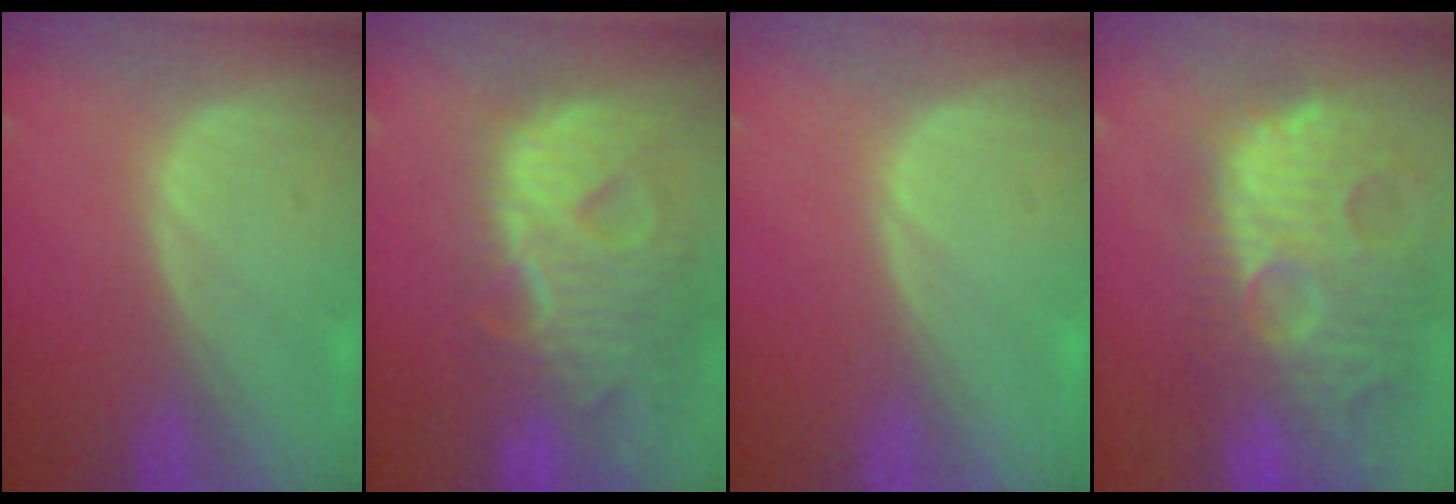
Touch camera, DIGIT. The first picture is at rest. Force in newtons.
{"total": 13.0, "press": 11.0, "slide": 6.8}
{"total": 0.0}
{"total": 14.7, "press": 12.6, "slide": 7.5}